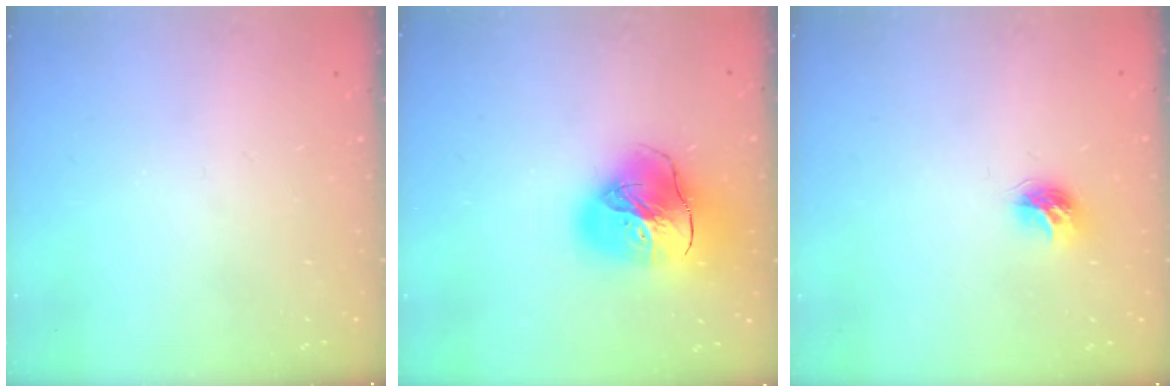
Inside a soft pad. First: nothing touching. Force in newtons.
{"total": 20.3, "press": 20.2, "slide": 2.2}
{"total": 7.8, "press": 7.8, "slide": 0.4}